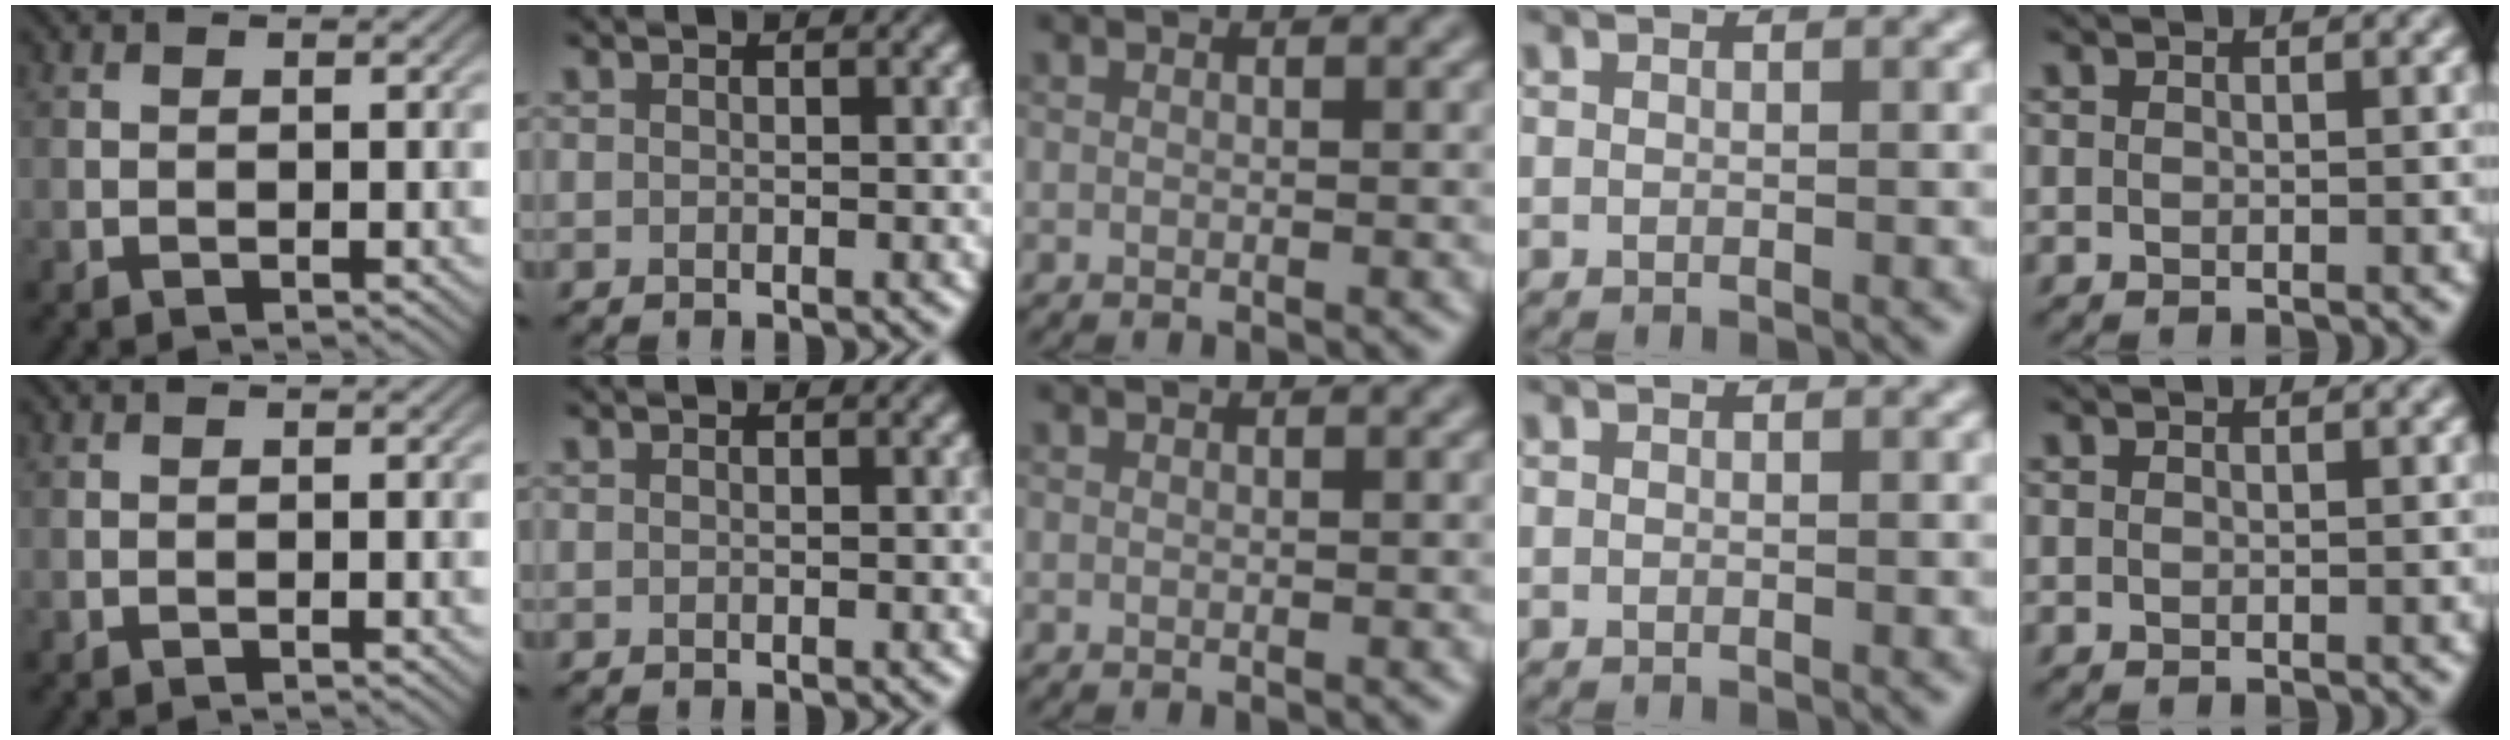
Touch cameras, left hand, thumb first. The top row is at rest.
{}